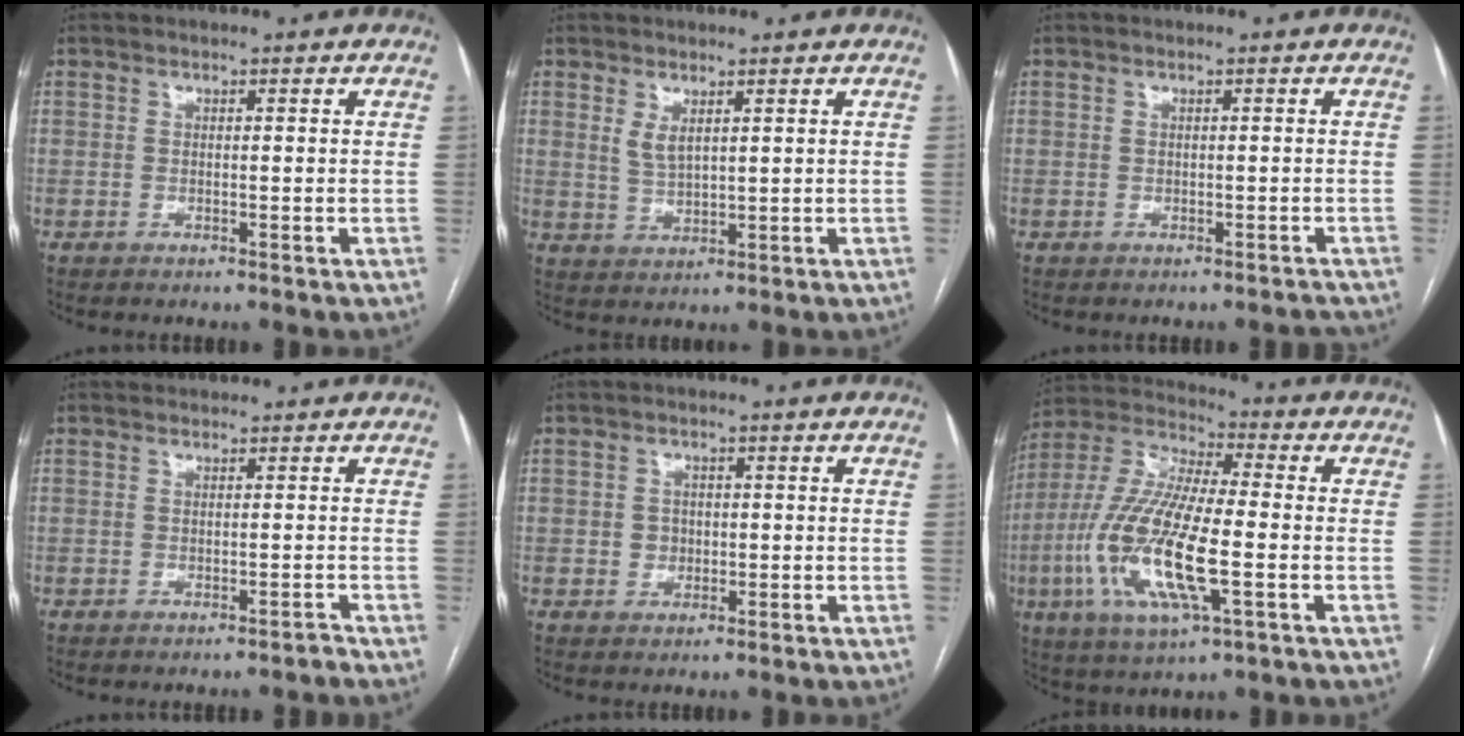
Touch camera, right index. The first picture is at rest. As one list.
[{"total": 2.8, "force": [1.5, 1.1, 2.1], "torque": [-0.046, -0.004, 0.038]}, {"total": 1.2, "force": [-1.2, 0.2, 0.1], "torque": [0.003, 0.003, -0.012]}, {"total": 0.5, "force": [-0.3, 0.3, 0.3], "torque": [-0.007, 0.010, -0.002]}, {"total": 1.7, "force": [-0.2, 1.6, 0.6], "torque": [-0.008, 0.004, -0.001]}, {"total": 17.3, "force": [-4.4, 3.3, 16.4], "torque": [-0.359, -0.016, -0.082]}]